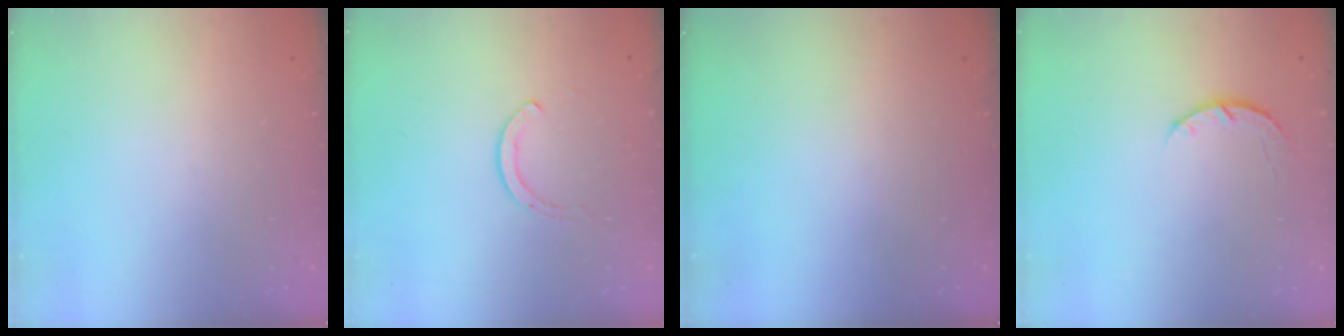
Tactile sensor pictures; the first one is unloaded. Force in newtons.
{"total": 2.0, "press": 1.9, "slide": 0.3}
{"total": 0.0}
{"total": 3.9, "press": 3.8, "slide": 0.6}